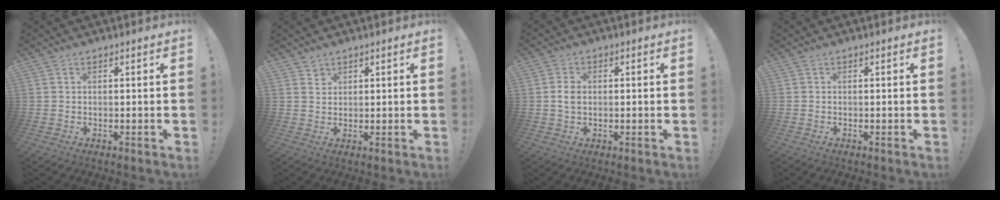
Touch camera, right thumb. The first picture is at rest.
{"total": 1.7, "force": [1.5, 0.8, 0.2], "torque": [0.008, -0.014, 0.025]}
{"total": 3.4, "force": [-0.3, 2.2, 2.6], "torque": [-0.049, 0.004, -0.007]}
{"total": 0.0}